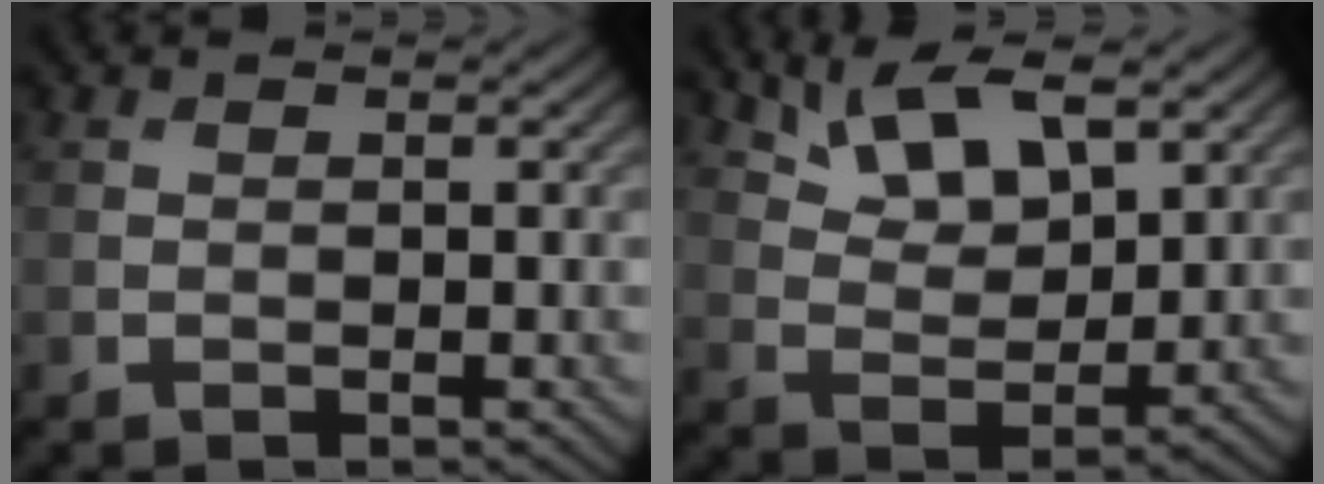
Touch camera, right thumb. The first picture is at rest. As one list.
[{"total": 8.2, "force": [5.2, 3.3, 5.4], "torque": [-0.108, 0.000, 0.105]}]